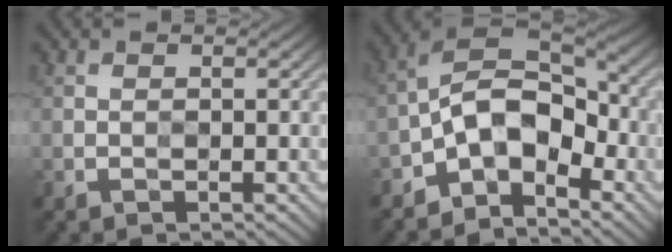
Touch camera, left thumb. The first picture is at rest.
{"total": 9.6, "force": [-4.6, 5.3, 6.5], "torque": [-0.106, 0.007, -0.106]}